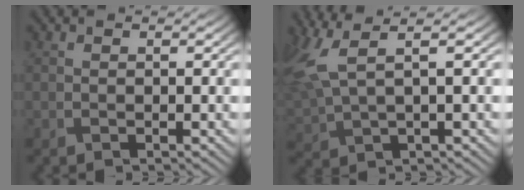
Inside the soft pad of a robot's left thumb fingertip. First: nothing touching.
{"total": 8.4, "force": [3.5, 2.9, 7.1], "torque": [-0.191, 0.015, 0.076]}